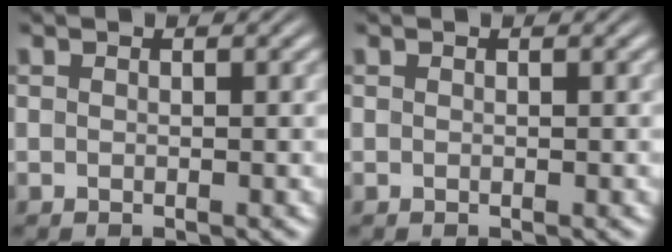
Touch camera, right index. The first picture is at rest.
{"total": 0.0}